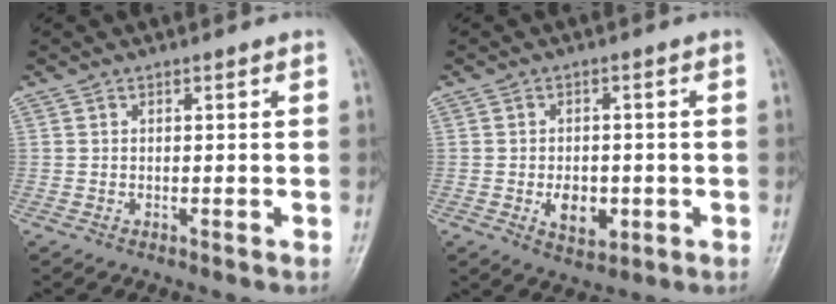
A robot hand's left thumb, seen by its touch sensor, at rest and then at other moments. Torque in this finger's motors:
{"motor_torque": [-0.03, 0.21, 0.18, -0.04, 0.02]}